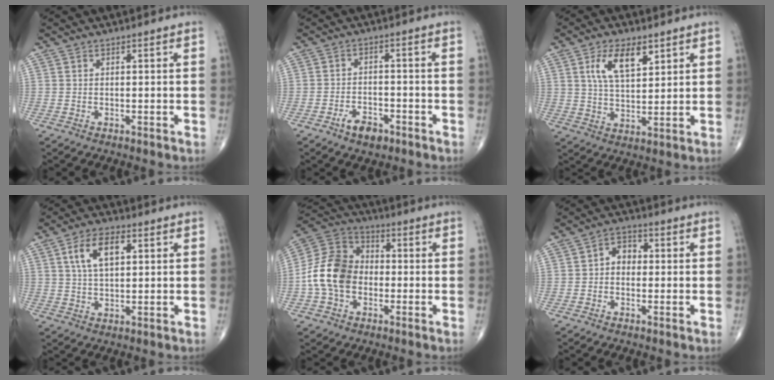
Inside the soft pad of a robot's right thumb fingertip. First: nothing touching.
{"total": 5.0, "force": [-3.1, 2.6, 2.9], "torque": [-0.036, 0.018, -0.053]}
{"total": 8.9, "force": [4.1, 4.2, 6.7], "torque": [-0.109, -0.017, 0.079]}
{"total": 8.1, "force": [2.6, 4.1, 6.5], "torque": [-0.115, 0.002, 0.047]}
{"total": 13.1, "force": [-2.0, 10.0, 8.3], "torque": [-0.148, 0.037, -0.050]}
{"total": 4.5, "force": [0.0, 3.5, 2.9], "torque": [-0.028, 0.019, -0.010]}